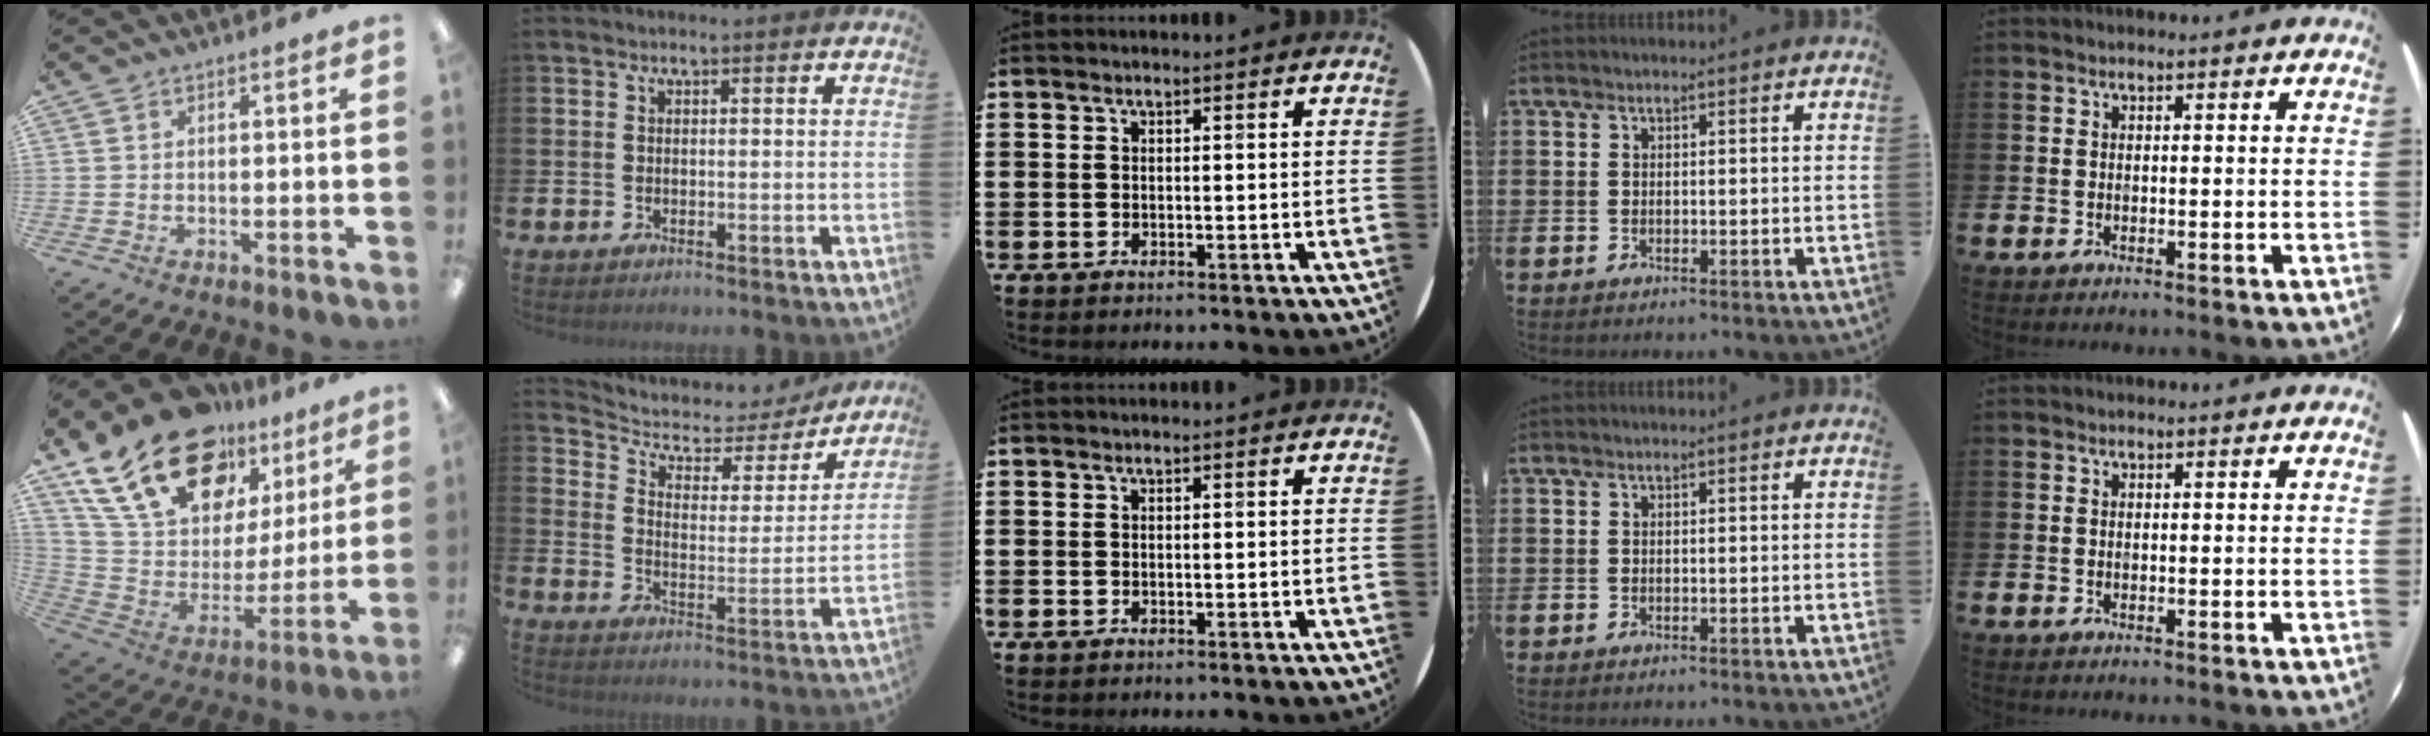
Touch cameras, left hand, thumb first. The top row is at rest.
{"thumb": {"total": 23.8, "force": [16.6, 12.7, 11.6], "torque": [-0.206, -0.099, 0.304]}, "index": {"total": 4.4, "force": [3.6, 2.3, 1.0], "torque": [-0.044, -0.034, 0.051]}}